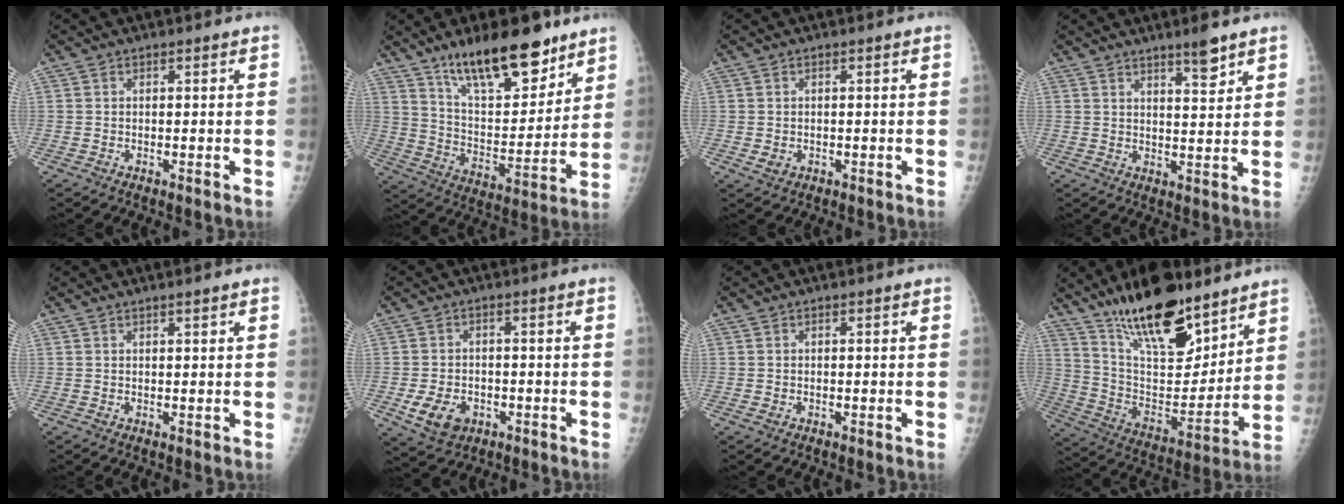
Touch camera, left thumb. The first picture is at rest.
{"total": 19.6, "force": [13.5, 7.1, 12.2], "torque": [-0.152, -0.081, 0.232]}
{"total": 1.9, "force": [-0.3, 1.6, 1.0], "torque": [-0.011, -0.001, 0.002]}
{"total": 4.8, "force": [3.6, 0.6, 3.1], "torque": [-0.042, -0.030, 0.056]}
{"total": 0.8, "force": [0.7, 0.0, 0.4], "torque": [-0.006, -0.005, 0.013]}
{"total": 7.0, "force": [-2.5, 5.2, 4.0], "torque": [-0.065, 0.009, -0.033]}
{"total": 0.7, "force": [-0.1, 0.6, 0.4], "torque": [-0.006, 0.000, 0.000]}
{"total": 23.5, "force": [16.8, 8.7, 13.9], "torque": [-0.193, -0.081, 0.292]}